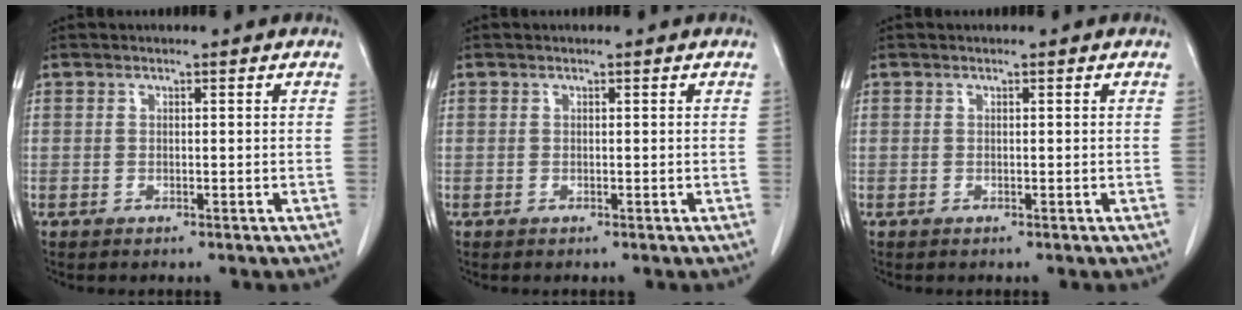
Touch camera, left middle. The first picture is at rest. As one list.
[{"total": 0.0}, {"total": 0.0}]